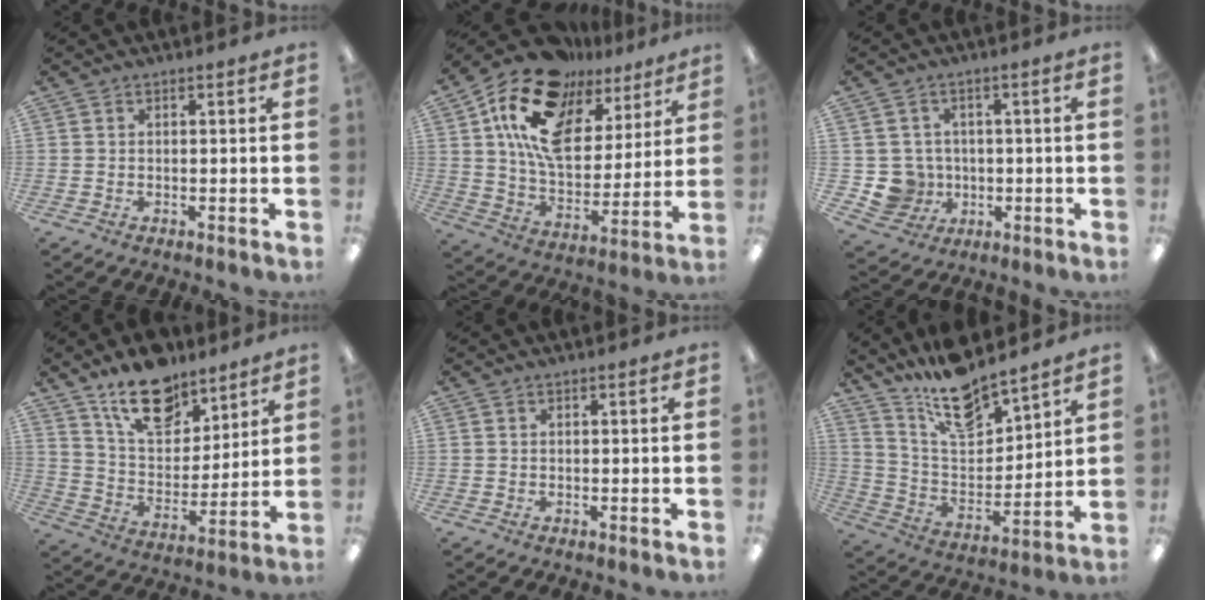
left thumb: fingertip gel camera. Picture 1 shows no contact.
{"total": 19.7, "force": [11.8, 11.2, 11.2], "torque": [-0.210, -0.062, 0.211]}
{"total": 6.9, "force": [-0.1, 6.8, 0.9], "torque": [-0.051, 0.003, 0.007]}
{"total": 16.2, "force": [12.0, 8.2, 7.1], "torque": [-0.109, -0.068, 0.216]}
{"total": 0.0}
{"total": 15.4, "force": [13.0, 4.6, 6.7], "torque": [-0.135, -0.083, 0.233]}